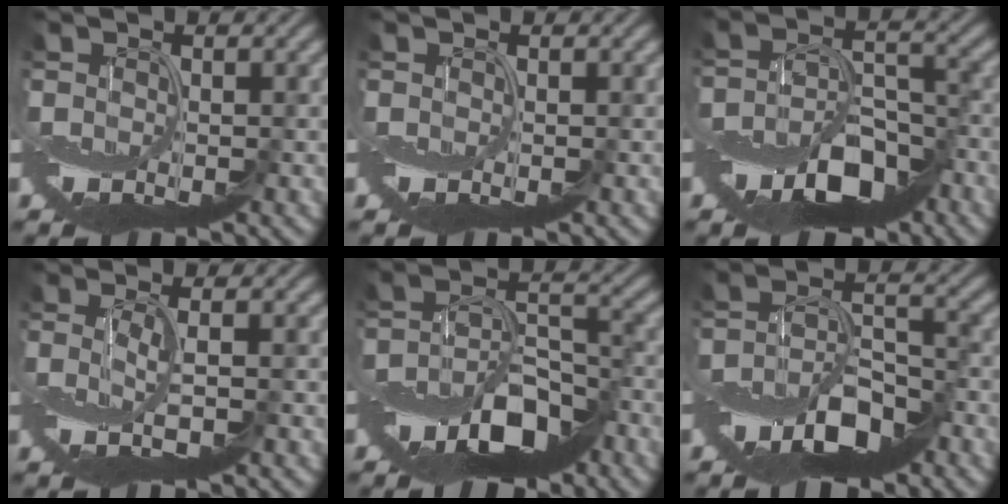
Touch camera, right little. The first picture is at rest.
{"total": 0.0}
{"total": 8.0, "force": [-4.9, 3.7, 5.1], "torque": [-0.081, -0.007, -0.083]}
{"total": 1.6, "force": [0.0, -0.1, 1.6], "torque": [-0.037, -0.001, 0.001]}
{"total": 8.7, "force": [-5.2, 3.8, 6.0], "torque": [-0.100, -0.004, -0.091]}
{"total": 7.5, "force": [-4.3, 3.2, 5.3], "torque": [-0.096, -0.001, -0.082]}